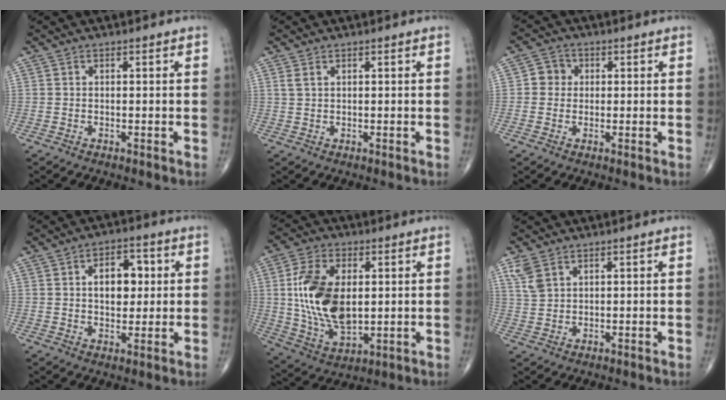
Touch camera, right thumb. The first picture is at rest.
{"total": 1.4, "force": [0.8, 0.8, 0.9], "torque": [-0.023, 0.007, 0.020]}
{"total": 3.5, "force": [0.3, 3.4, 1.1], "torque": [0.005, 0.007, -0.002]}
{"total": 8.5, "force": [1.6, 5.4, 6.4], "torque": [-0.063, 0.003, 0.025]}
{"total": 16.8, "force": [2.1, 9.7, 13.6], "torque": [-0.251, -0.011, 0.049]}
{"total": 4.2, "force": [2.5, 2.4, 2.3], "torque": [-0.047, -0.002, 0.062]}